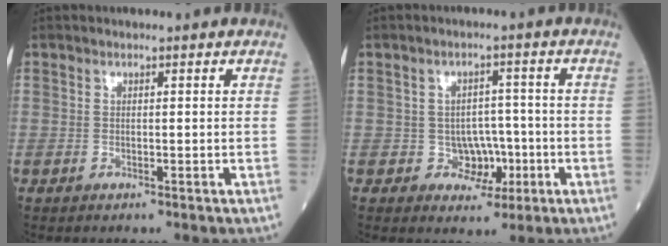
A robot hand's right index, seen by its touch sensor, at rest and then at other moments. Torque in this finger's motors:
{"motor_torque": [0.00, -0.07, 0.00, -0.01]}